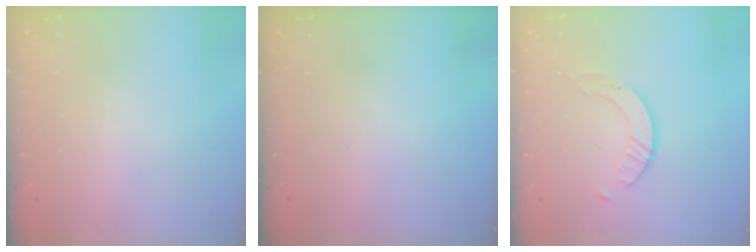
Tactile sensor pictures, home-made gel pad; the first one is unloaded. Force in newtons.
{"total": 0.0}
{"total": 2.9, "press": 2.9, "slide": 0.3}